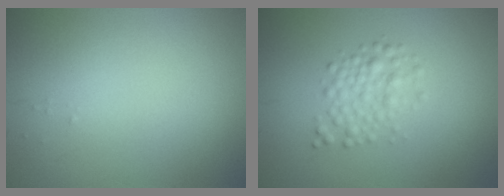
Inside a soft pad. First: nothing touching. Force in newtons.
{"total": 2.5, "press": 2.5, "slide": 0.0}